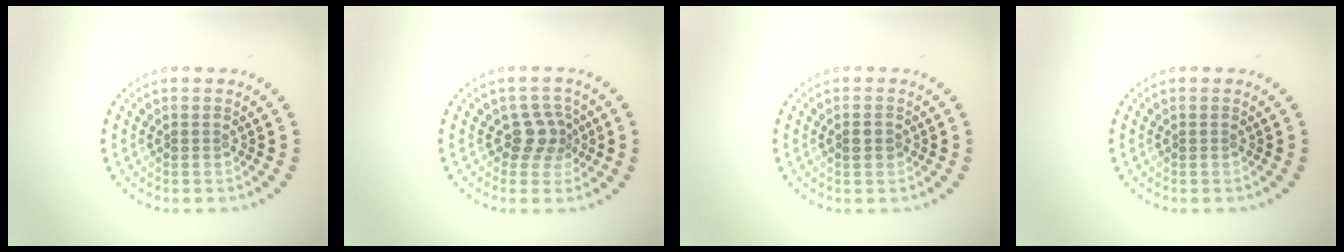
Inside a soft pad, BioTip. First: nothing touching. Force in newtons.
{"total": 2.4, "press": 1.9, "slide": 1.6}
{"total": 1.2, "press": 1.2, "slide": 0.1}
{"total": 0.0}